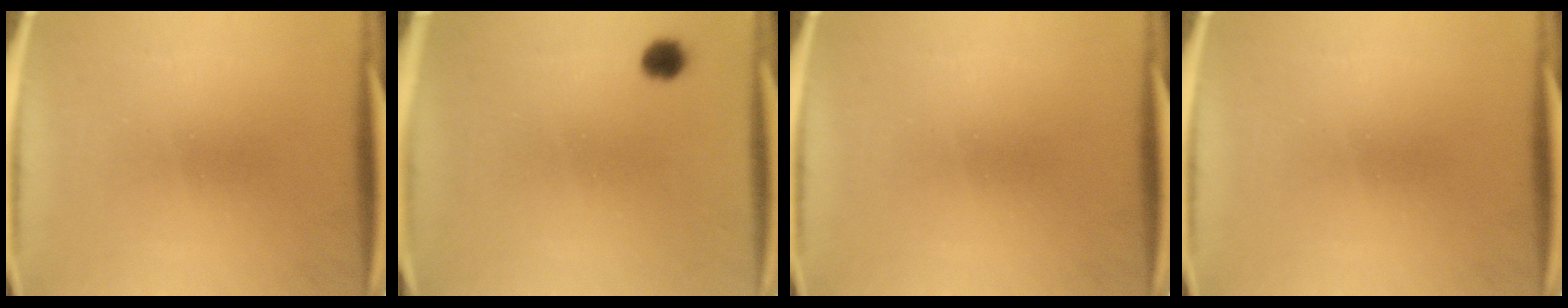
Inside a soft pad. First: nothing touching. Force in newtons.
{"total": 2.6}
{"total": 0.0}
{"total": 0.0}